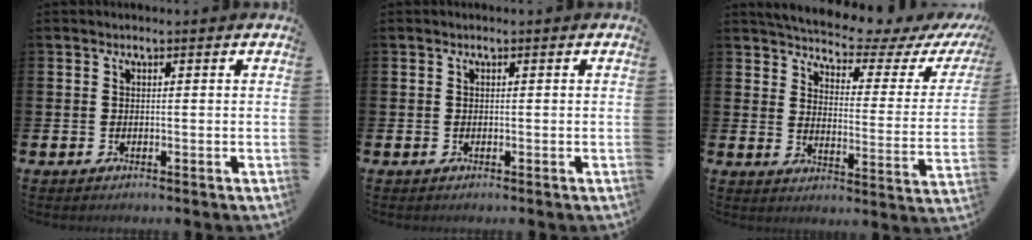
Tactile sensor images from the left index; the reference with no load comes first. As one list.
[{"total": 0.0}, {"total": 5.9, "force": [5.5, 1.0, 2.0], "torque": [-0.059, -0.044, 0.089]}]